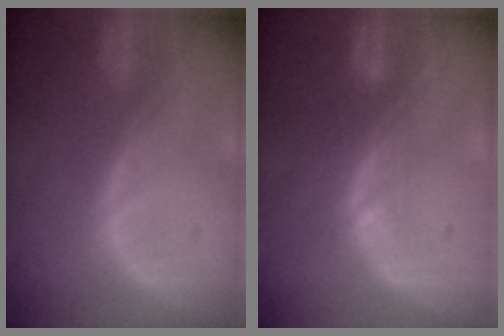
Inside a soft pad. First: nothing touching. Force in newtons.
{"total": 2.9, "press": 2.4, "slide": 1.7}